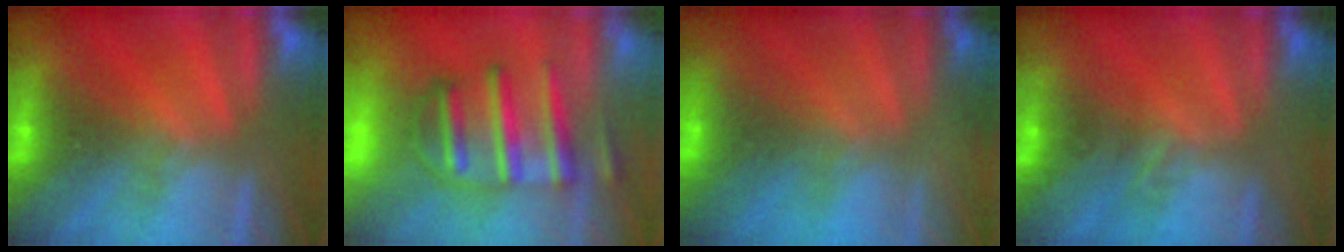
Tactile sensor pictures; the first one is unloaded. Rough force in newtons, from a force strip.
{"total": 6.7}
{"total": 9.4}
{"total": 1.6}